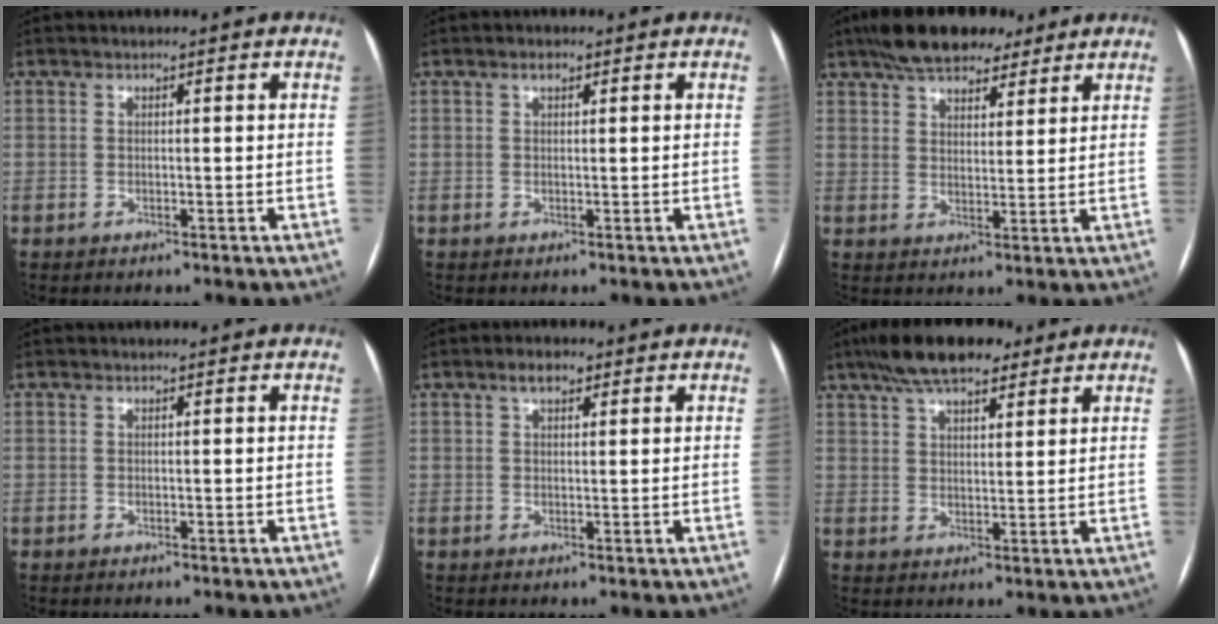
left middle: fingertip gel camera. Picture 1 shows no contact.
{"total": 1.0, "force": [0.6, 0.4, 0.7], "torque": [-0.014, 0.005, 0.010]}
{"total": 12.0, "force": [9.1, 4.9, 6.0], "torque": [-0.095, 0.034, 0.149]}
{"total": 0.0}
{"total": 2.6, "force": [1.6, 1.1, 1.8], "torque": [-0.034, 0.010, 0.028]}
{"total": 11.0, "force": [7.9, 3.6, 6.7], "torque": [-0.121, 0.029, 0.136]}